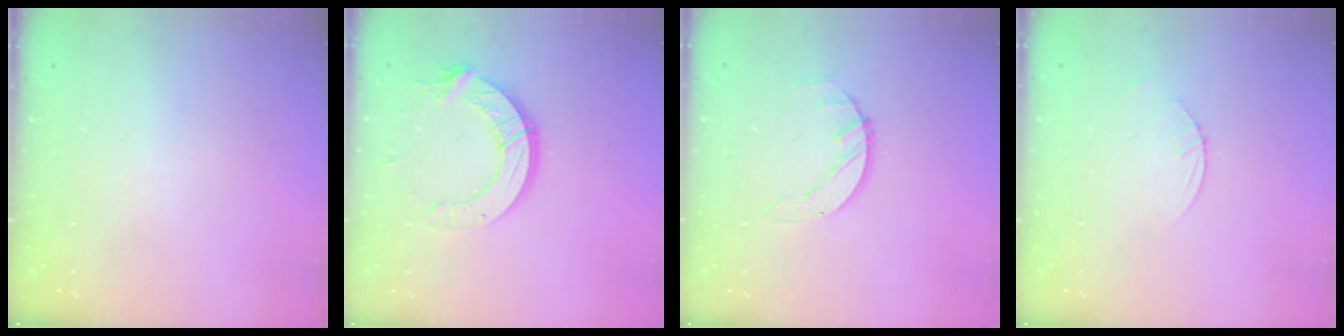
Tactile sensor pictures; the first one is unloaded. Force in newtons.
{"total": 12.1, "press": 12.0, "slide": 0.6}
{"total": 2.7, "press": 2.7, "slide": 0.3}
{"total": 1.6, "press": 1.5, "slide": 0.2}